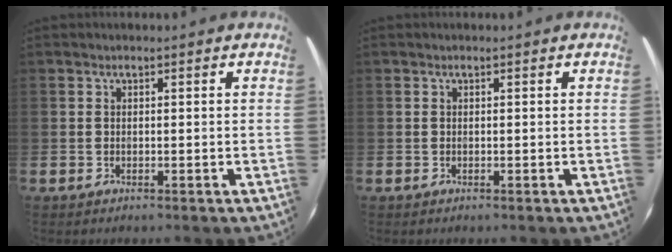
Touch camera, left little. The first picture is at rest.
{"total": 0.0}